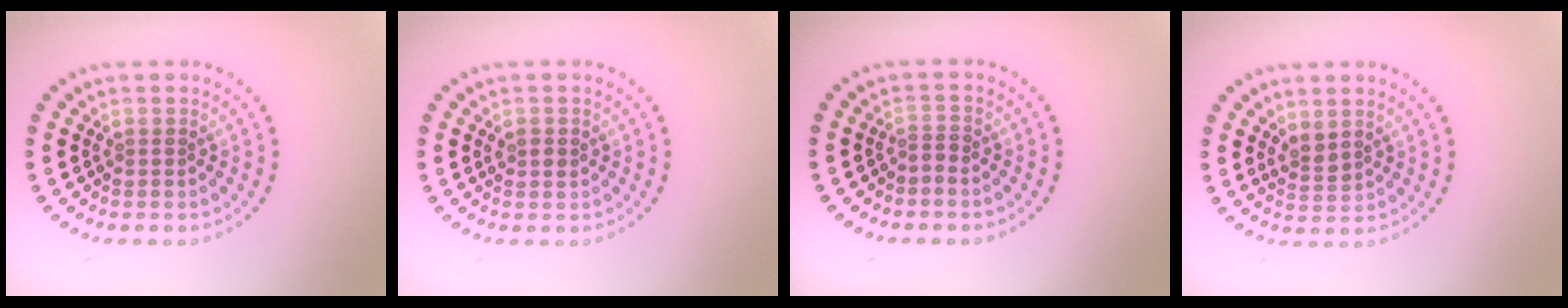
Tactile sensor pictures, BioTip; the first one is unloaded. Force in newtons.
{"total": 1.0, "press": 1.0, "slide": 0.1}
{"total": 0.9, "press": 0.4, "slide": 0.8}
{"total": 1.5, "press": 1.3, "slide": 0.7}